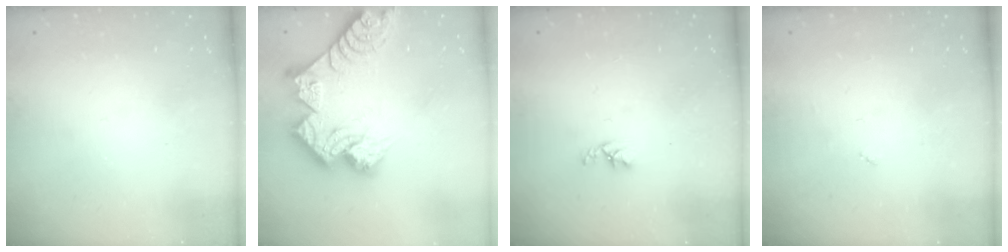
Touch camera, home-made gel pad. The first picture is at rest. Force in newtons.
{"total": 19.0, "press": 18.9, "slide": 1.9}
{"total": 2.7, "press": 2.7, "slide": 0.5}
{"total": 2.7, "press": 2.7, "slide": 0.4}